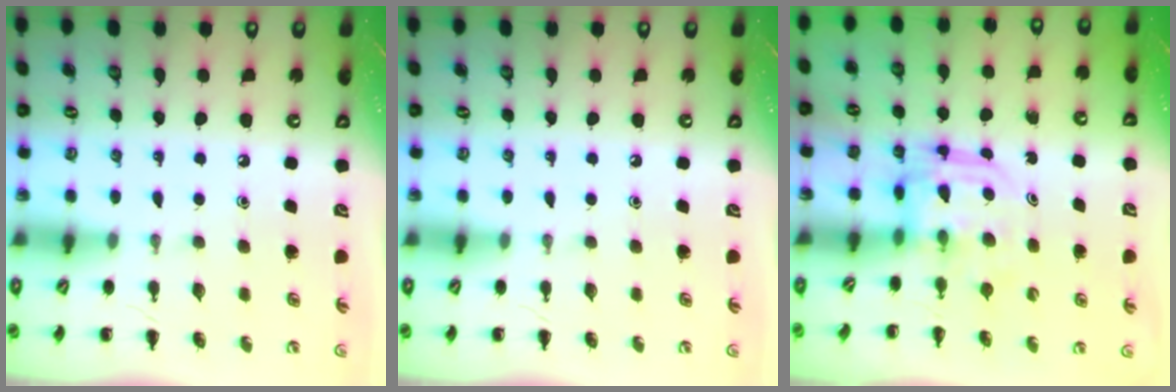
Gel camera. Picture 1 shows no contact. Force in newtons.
{"total": 0.0}
{"total": 3.2, "press": 3.2, "slide": 0.2}